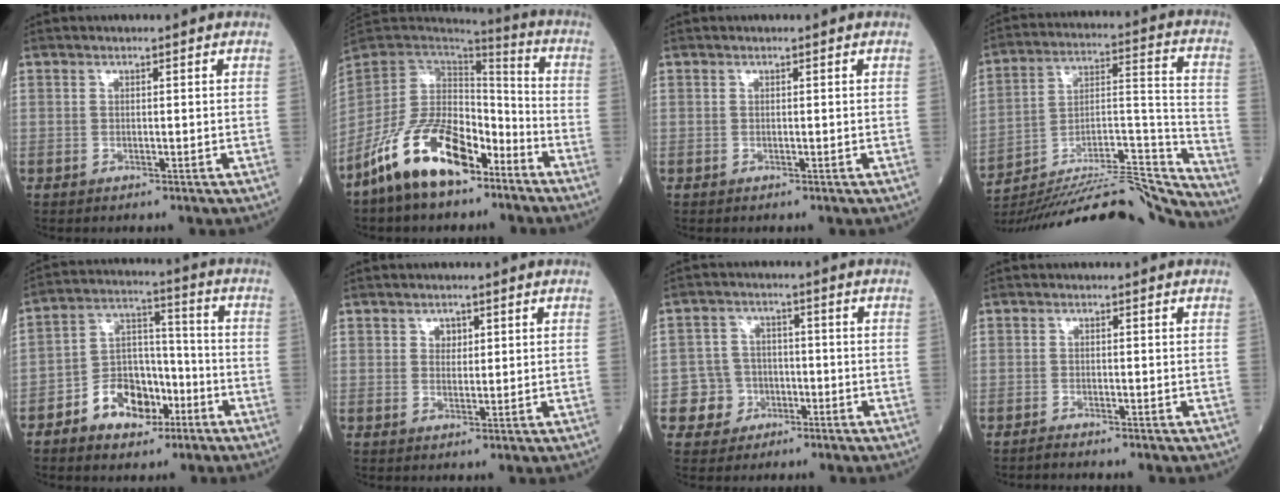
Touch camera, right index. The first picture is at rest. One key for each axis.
{"total": 15.6, "fx": -9.7, "fy": 7.0, "fz": 10.1, "tx": -0.205, "ty": 0.009, "tz": -0.184}
{"total": 0.0}
{"total": 29.1, "fx": -27.4, "fy": 1.4, "fz": 9.6, "tx": -0.135, "ty": -0.003, "tz": -0.416}
{"total": 10.1, "fx": -5.2, "fy": 6.5, "fz": 5.7, "tx": -0.112, "ty": 0.029, "tz": -0.089}
{"total": 1.7, "fx": 0.8, "fy": 1.3, "fz": 0.8, "tx": -0.009, "ty": -0.002, "tz": 0.013}
{"total": 5.2, "fx": -2.1, "fy": 4.7, "fz": 0.0, "tx": 0.008, "ty": 0.018, "tz": -0.034}
{"total": 1.9, "fx": -1.8, "fy": -0.2, "fz": 0.6, "tx": -0.011, "ty": 0.000, "tz": -0.027}